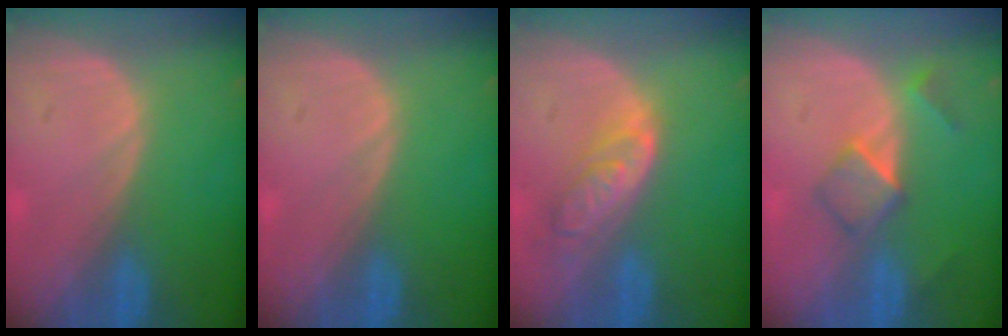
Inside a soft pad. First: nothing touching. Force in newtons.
{"total": 0.0}
{"total": 6.2, "press": 5.5, "slide": 2.8}
{"total": 5.2, "press": 4.5, "slide": 2.6}